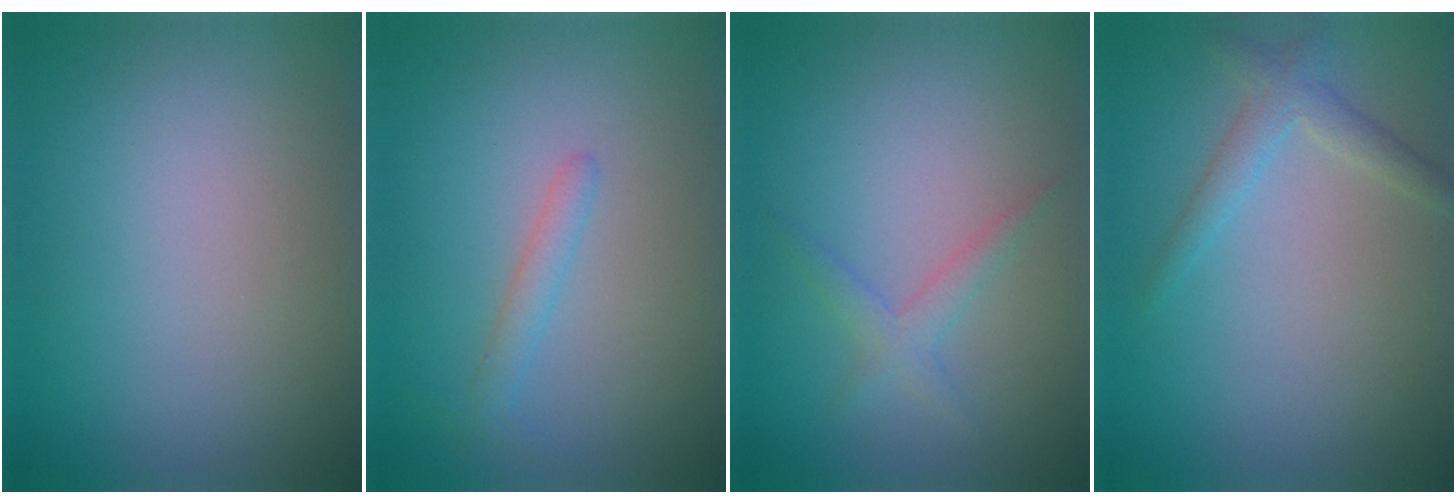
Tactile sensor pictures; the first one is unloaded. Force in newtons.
{"total": 1.4, "press": 1.4, "slide": 0.0}
{"total": 1.7, "press": 1.7, "slide": 0.1}
{"total": 2.0, "press": 2.0, "slide": 0.2}